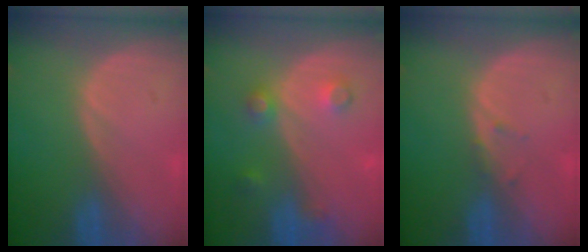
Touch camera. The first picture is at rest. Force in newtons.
{"total": 4.1, "press": 3.6, "slide": 2.0}
{"total": 0.8, "press": 0.8, "slide": 0.2}